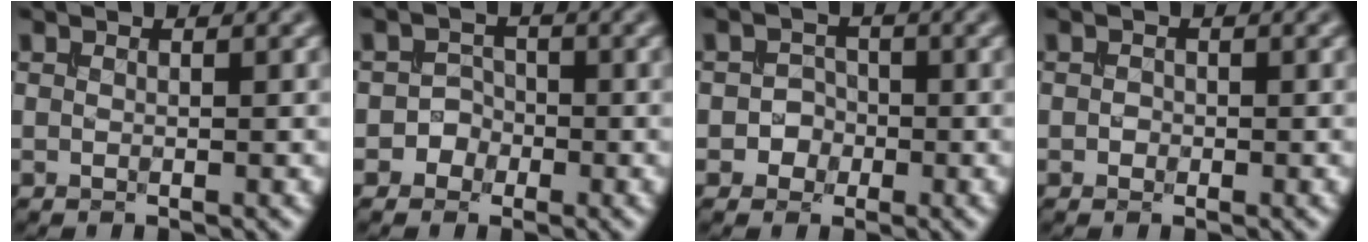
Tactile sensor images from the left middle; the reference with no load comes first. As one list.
[{"total": 2.1, "force": [-0.9, 1.9, 0.1], "torque": [0.025, 0.010, -0.028]}, {"total": 1.8, "force": [-0.6, 1.7, 0.3], "torque": [0.013, 0.003, -0.019]}, {"total": 0.7, "force": [-0.2, 0.6, 0.2], "torque": [-0.002, -0.001, -0.007]}]